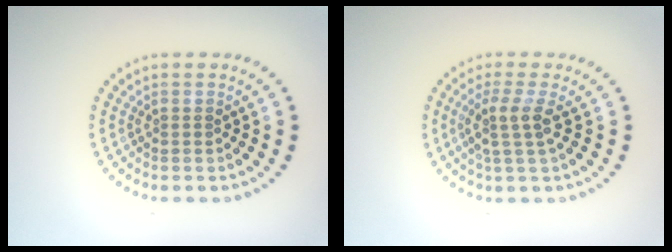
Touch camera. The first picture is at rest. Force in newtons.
{"total": 2.6, "press": 2.0, "slide": 1.6}